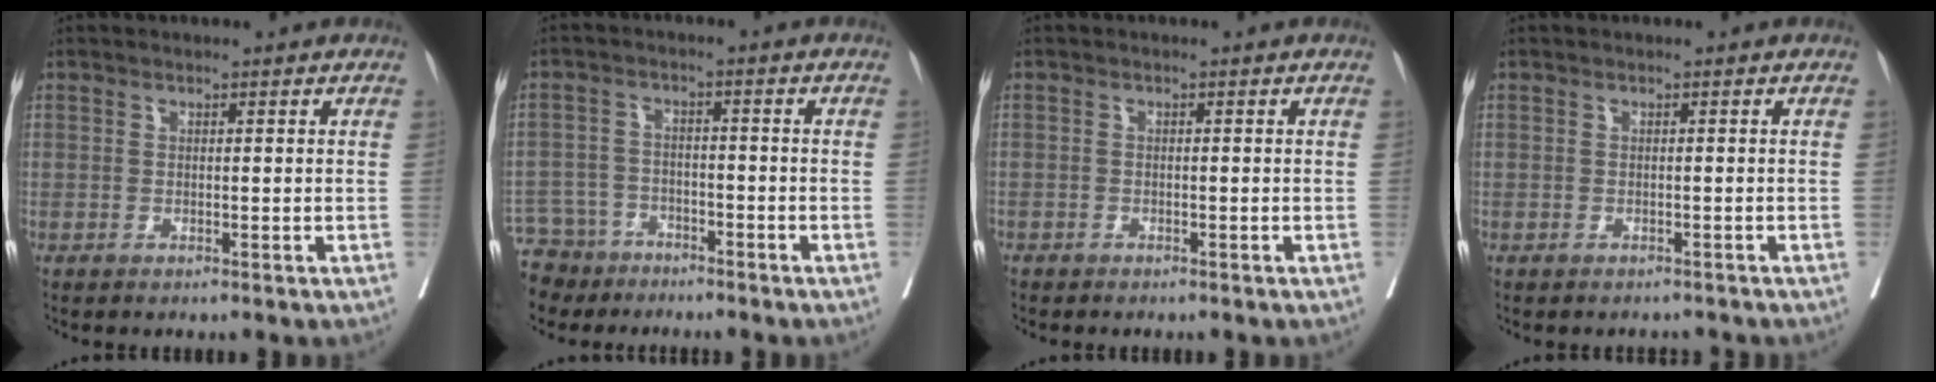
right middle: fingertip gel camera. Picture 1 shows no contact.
{"total": 8.3, "force": [-7.1, 4.3, 0.6], "torque": [-0.020, 0.000, -0.123]}
{"total": 0.7, "force": [-0.6, 0.2, 0.2], "torque": [-0.011, -0.002, -0.014]}
{"total": 1.2, "force": [-1.1, 0.4, -0.2], "torque": [0.003, -0.001, -0.017]}